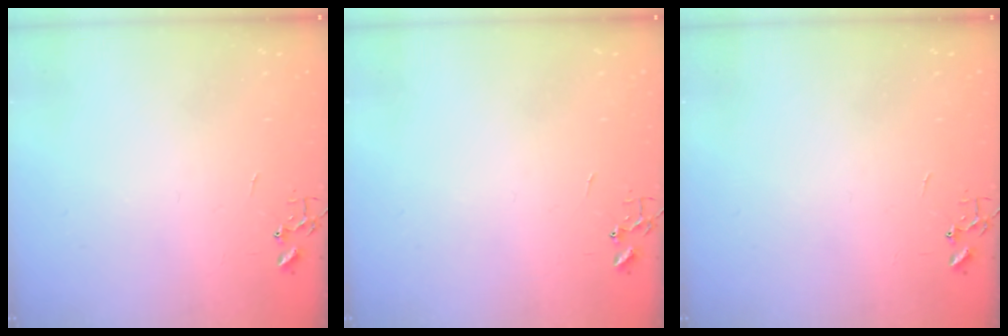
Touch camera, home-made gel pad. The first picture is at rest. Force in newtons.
{"total": 0.0}
{"total": 0.0}